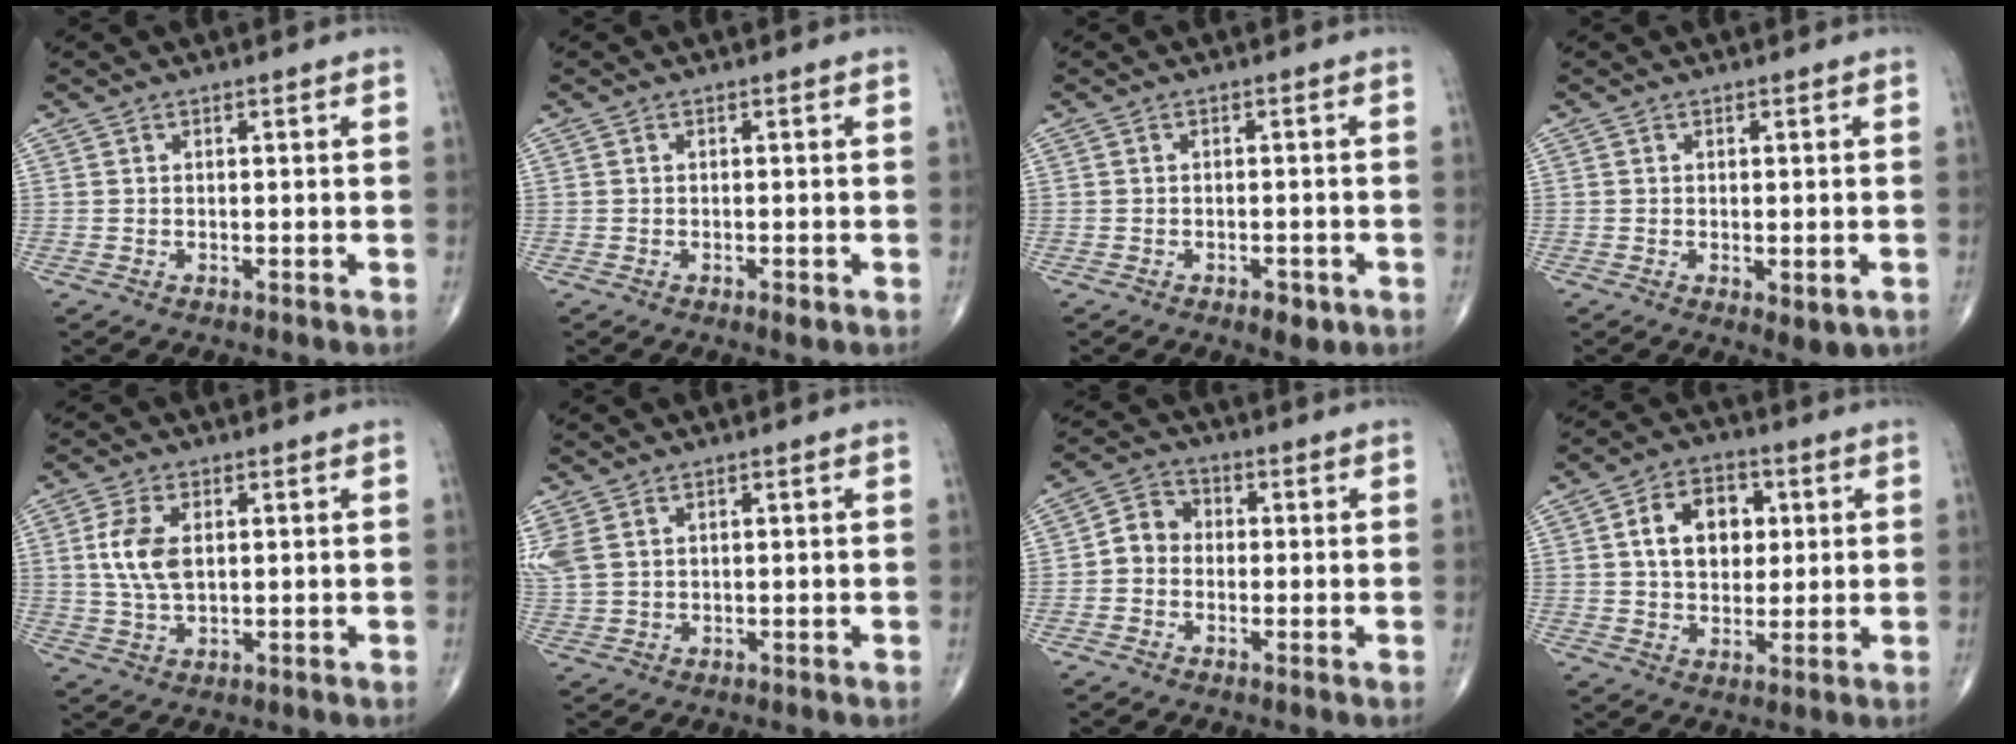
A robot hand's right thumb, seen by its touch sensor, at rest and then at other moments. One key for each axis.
{"total": 1.3, "fx": -0.6, "fy": 0.5, "fz": 1.0, "tx": -0.017, "ty": -0.003, "tz": -0.010}
{"total": 3.2, "fx": -1.6, "fy": 1.6, "fz": 2.2, "tx": -0.024, "ty": 0.004, "tz": -0.019}
{"total": 3.6, "fx": -1.1, "fy": 1.5, "fz": 3.1, "tx": -0.037, "ty": -0.008, "tz": -0.008}
{"total": 7.3, "fx": 1.4, "fy": 4.0, "fz": 6.0, "tx": -0.125, "ty": -0.005, "tz": 0.028}
{"total": 5.6, "fx": 2.3, "fy": 3.4, "fz": 3.8, "tx": -0.112, "ty": 0.011, "tz": 0.058}
{"total": 5.1, "fx": -0.8, "fy": 4.4, "fz": 2.5, "tx": -0.026, "ty": 0.019, "tz": -0.028}
{"total": 10.7, "fx": 2.2, "fy": 7.6, "fz": 7.2, "tx": -0.083, "ty": 0.004, "tz": 0.035}